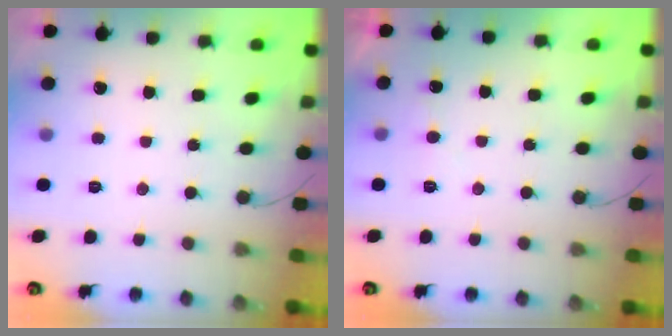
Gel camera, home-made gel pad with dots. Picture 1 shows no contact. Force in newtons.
{"total": 3.8, "press": 3.7, "slide": 0.3}